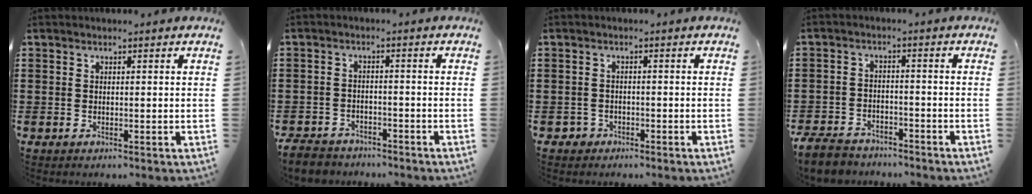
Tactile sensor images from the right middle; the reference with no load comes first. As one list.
[{"total": 3.7, "force": [-3.5, 1.0, 0.3], "torque": [-0.022, -0.001, -0.079]}, {"total": 1.6, "force": [-1.2, 1.0, 0.0], "torque": [-0.006, 0.002, -0.030]}, {"total": 4.9, "force": [-4.6, 1.3, 1.0], "torque": [-0.036, 0.001, -0.097]}]